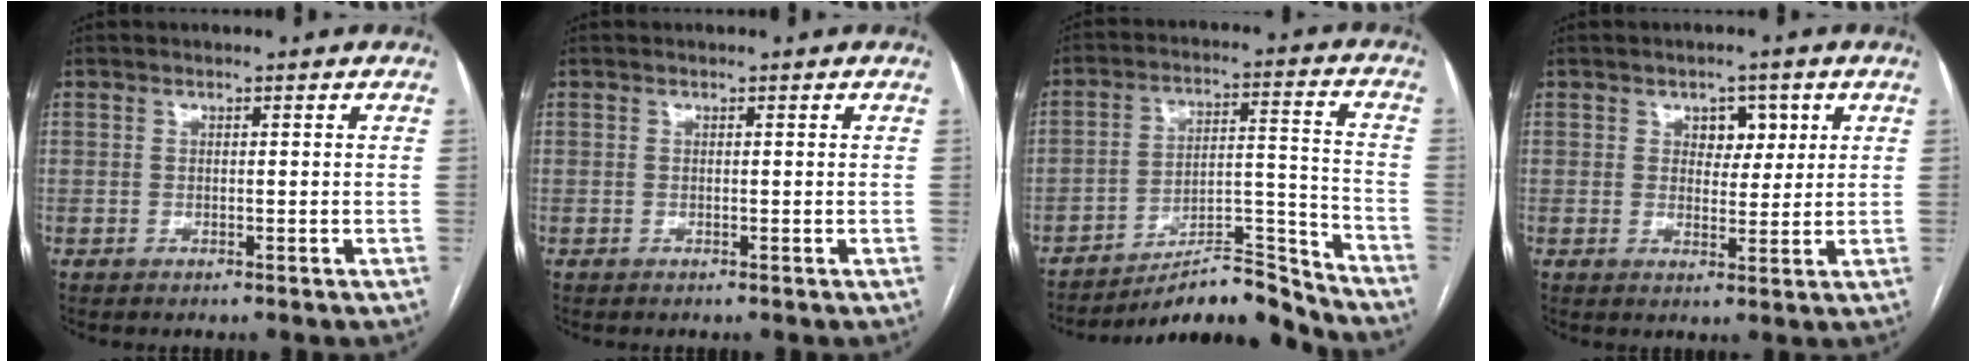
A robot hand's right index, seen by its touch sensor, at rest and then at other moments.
{"total": 0.0}
{"total": 12.0, "force": [-11.7, 0.6, 2.7], "torque": [-0.023, 0.048, -0.191]}
{"total": 4.1, "force": [1.8, 2.7, 2.5], "torque": [-0.027, 0.008, 0.027]}